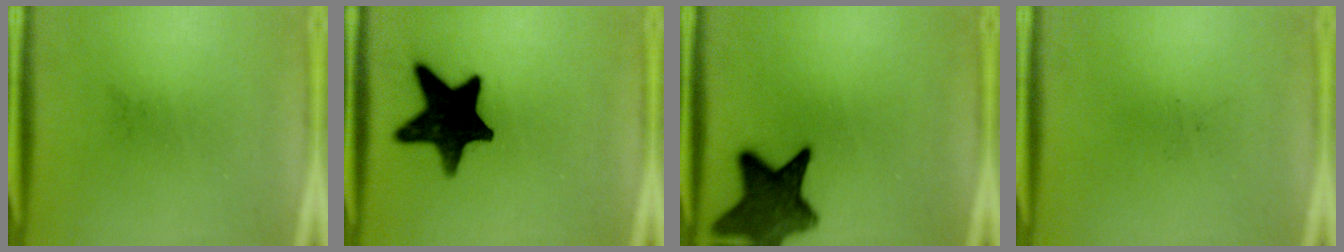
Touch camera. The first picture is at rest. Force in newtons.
{"total": 16.2}
{"total": 11.8}
{"total": 0.0}